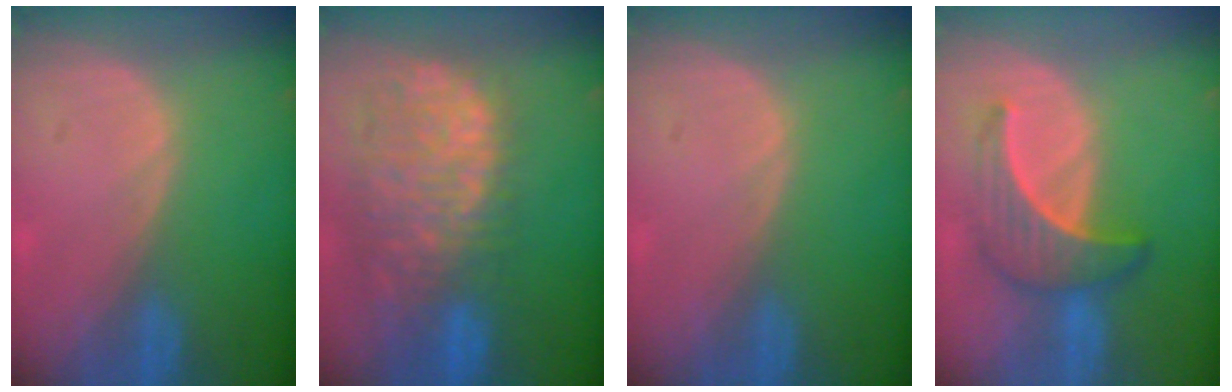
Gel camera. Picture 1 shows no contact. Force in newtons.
{"total": 12.6, "press": 10.3, "slide": 7.2}
{"total": 0.0}
{"total": 6.6, "press": 6.3, "slide": 2.2}